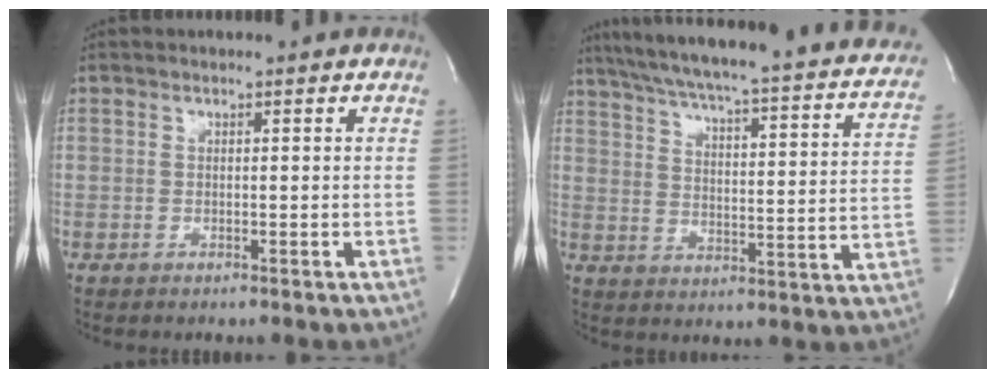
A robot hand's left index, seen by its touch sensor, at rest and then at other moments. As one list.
[{"total": 30.5, "force": [25.6, 4.5, 15.9], "torque": [-0.246, -0.045, 0.309]}]